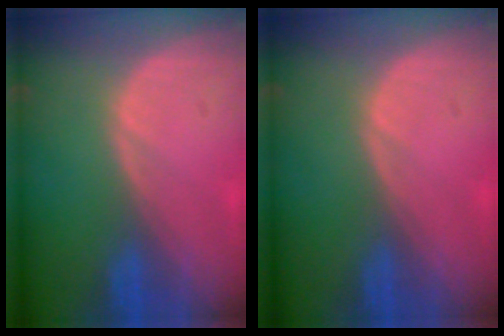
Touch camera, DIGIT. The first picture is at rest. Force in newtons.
{"total": 0.0}